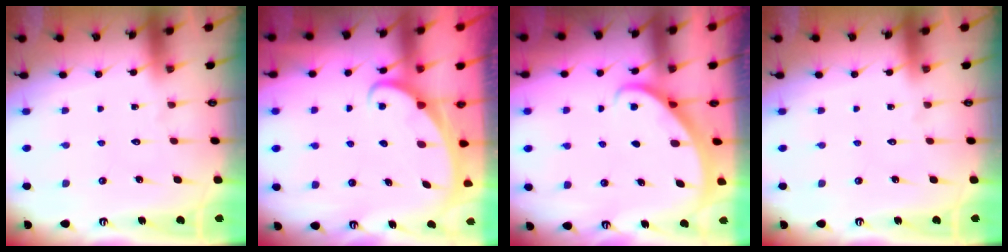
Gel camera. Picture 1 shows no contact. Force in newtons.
{"total": 2.2, "press": 2.2, "slide": 0.2}
{"total": 2.1, "press": 2.1, "slide": 0.2}
{"total": 0.0}